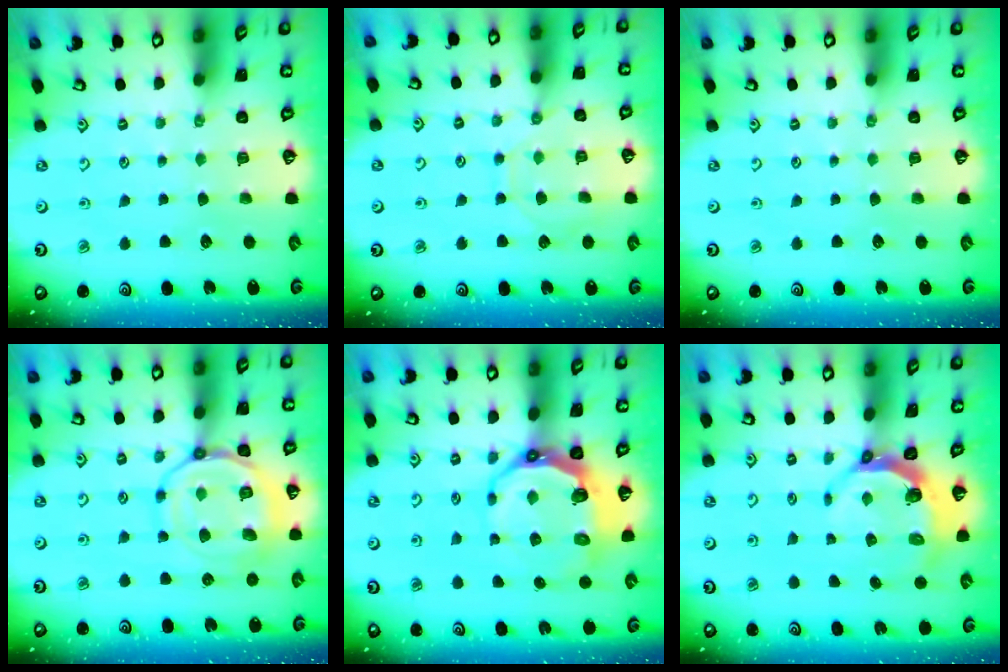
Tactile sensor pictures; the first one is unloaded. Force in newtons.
{"total": 7.9, "press": 7.8, "slide": 0.8}
{"total": 0.0}
{"total": 15.7, "press": 15.6, "slide": 1.5}
{"total": 10.7, "press": 9.7, "slide": 4.5}
{"total": 5.7, "press": 4.5, "slide": 3.6}